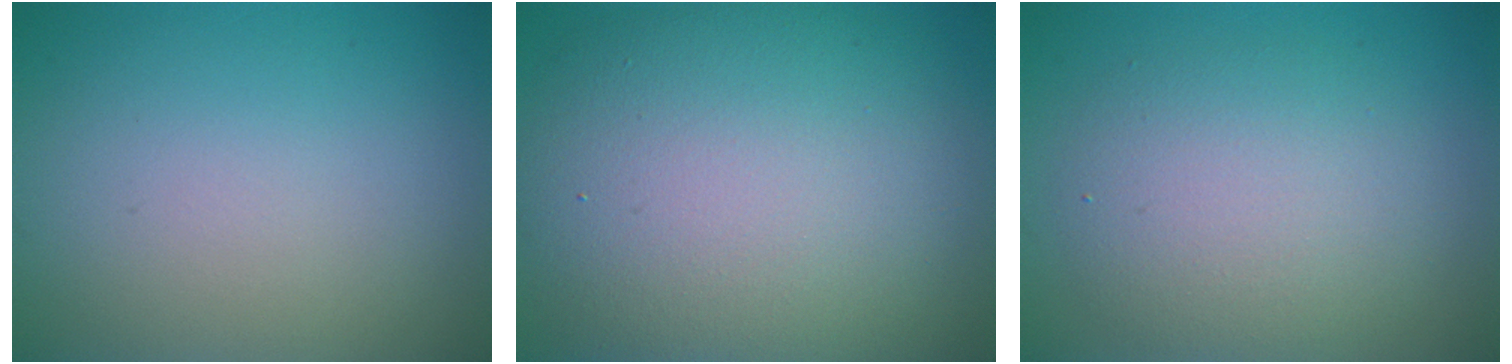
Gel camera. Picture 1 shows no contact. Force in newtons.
{"total": 13.4, "press": 13.3, "slide": 0.8}
{"total": 5.0, "press": 5.0, "slide": 0.2}